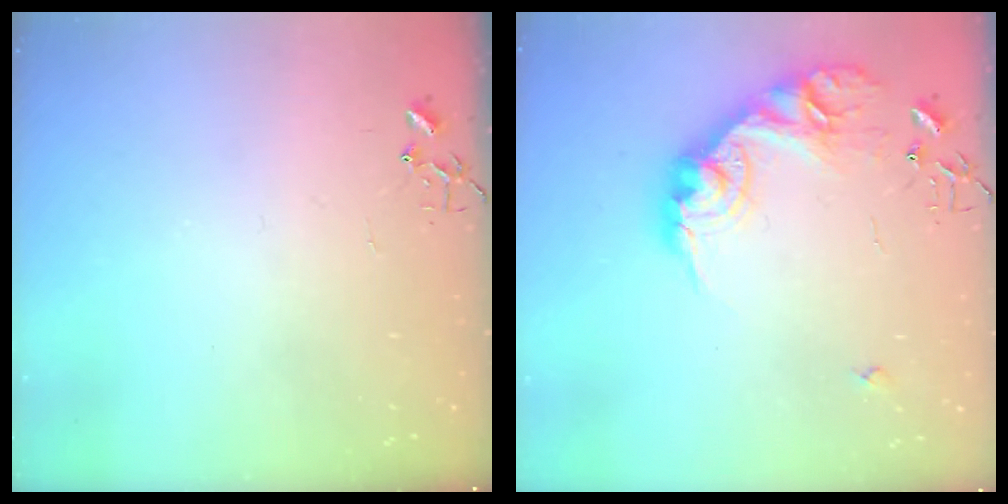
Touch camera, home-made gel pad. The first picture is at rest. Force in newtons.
{"total": 18.9, "press": 18.8, "slide": 0.9}